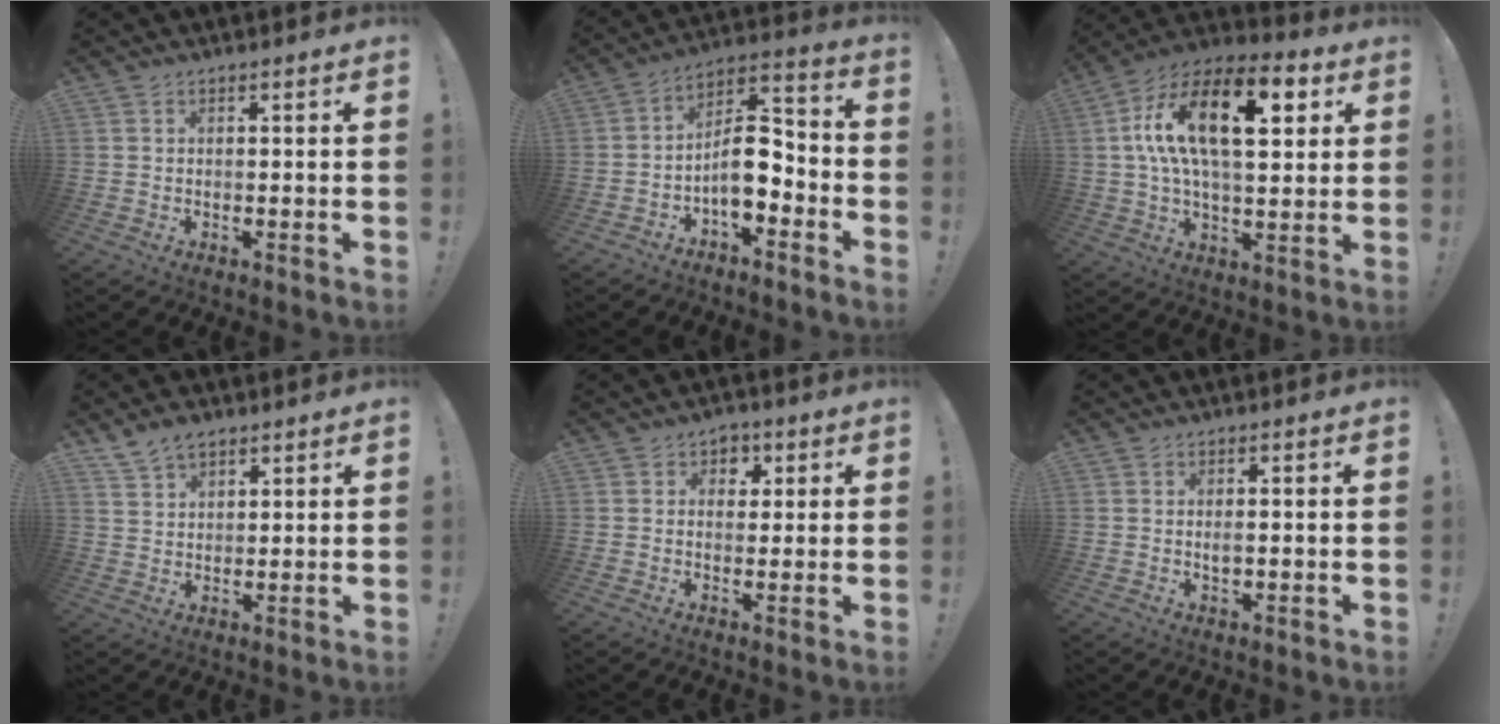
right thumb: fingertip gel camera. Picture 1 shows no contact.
{"total": 11.1, "force": [-3.9, 5.9, 8.5], "torque": [-0.138, 0.017, -0.067]}
{"total": 21.4, "force": [6.0, 9.8, 18.0], "torque": [-0.322, -0.009, 0.089]}
{"total": 6.0, "force": [4.6, 3.3, 2.1], "torque": [-0.040, -0.018, 0.087]}
{"total": 4.3, "force": [1.2, 4.0, 1.0], "torque": [0.006, -0.012, 0.018]}
{"total": 1.6, "force": [0.0, 1.0, 1.2], "torque": [-0.007, -0.003, -0.003]}